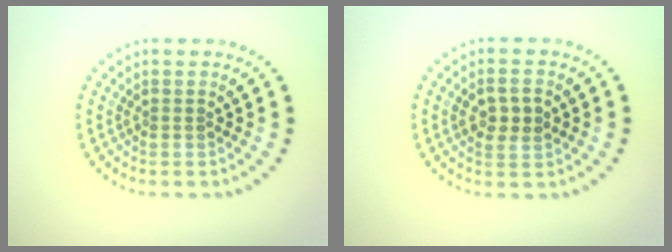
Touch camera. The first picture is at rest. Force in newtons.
{"total": 2.6, "press": 2.6, "slide": 0.2}